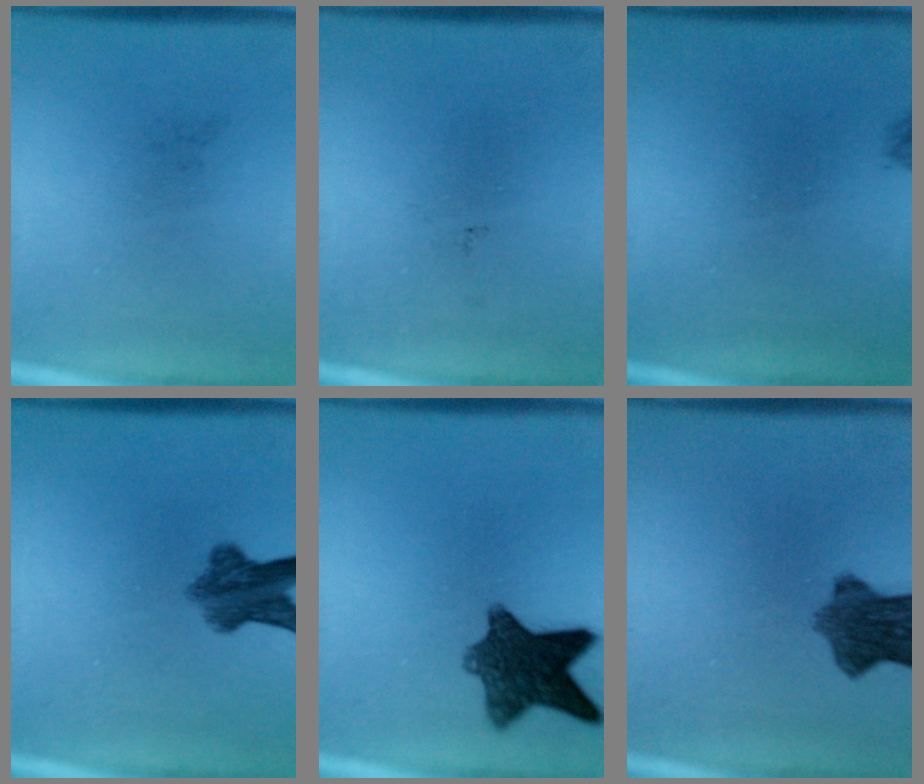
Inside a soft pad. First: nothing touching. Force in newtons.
{"total": 0.0}
{"total": 0.8}
{"total": 7.0}
{"total": 10.1}
{"total": 8.0}